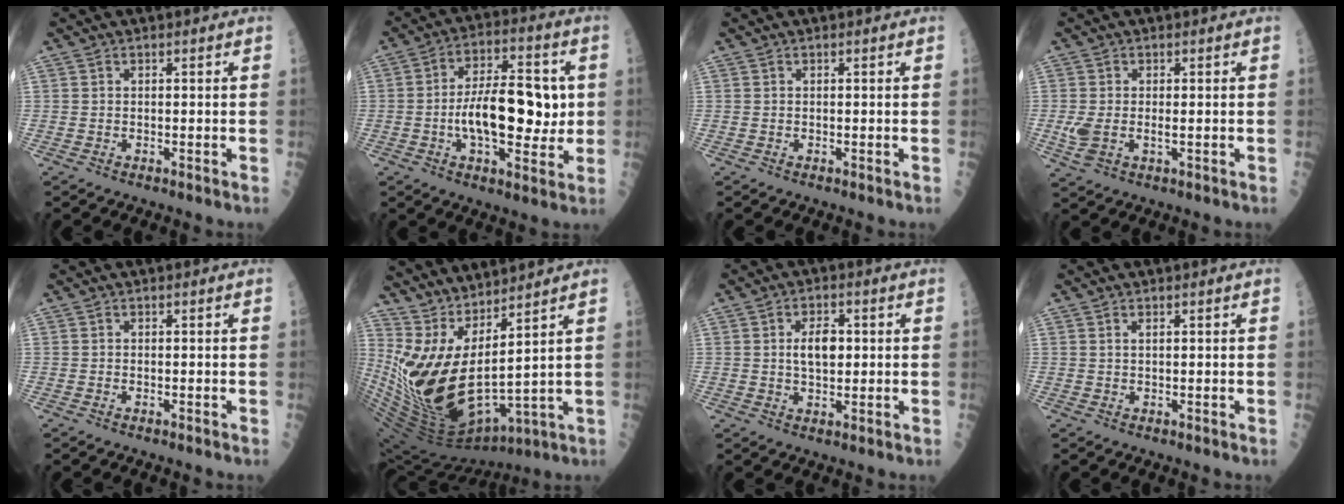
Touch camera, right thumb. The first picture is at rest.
{"total": 16.2, "force": [-0.5, 7.6, 14.3], "torque": [-0.200, 0.015, -0.010]}
{"total": 0.0}
{"total": 4.3, "force": [-0.4, 2.3, 3.6], "torque": [-0.090, -0.004, -0.001]}
{"total": 0.0}
{"total": 17.9, "force": [8.2, 3.5, 15.4], "torque": [-0.309, -0.090, 0.177]}
{"total": 5.5, "force": [0.7, 3.1, 4.5], "torque": [-0.064, 0.001, 0.011]}
{"total": 0.6, "force": [0.3, 0.1, 0.5], "torque": [-0.013, 0.002, 0.006]}